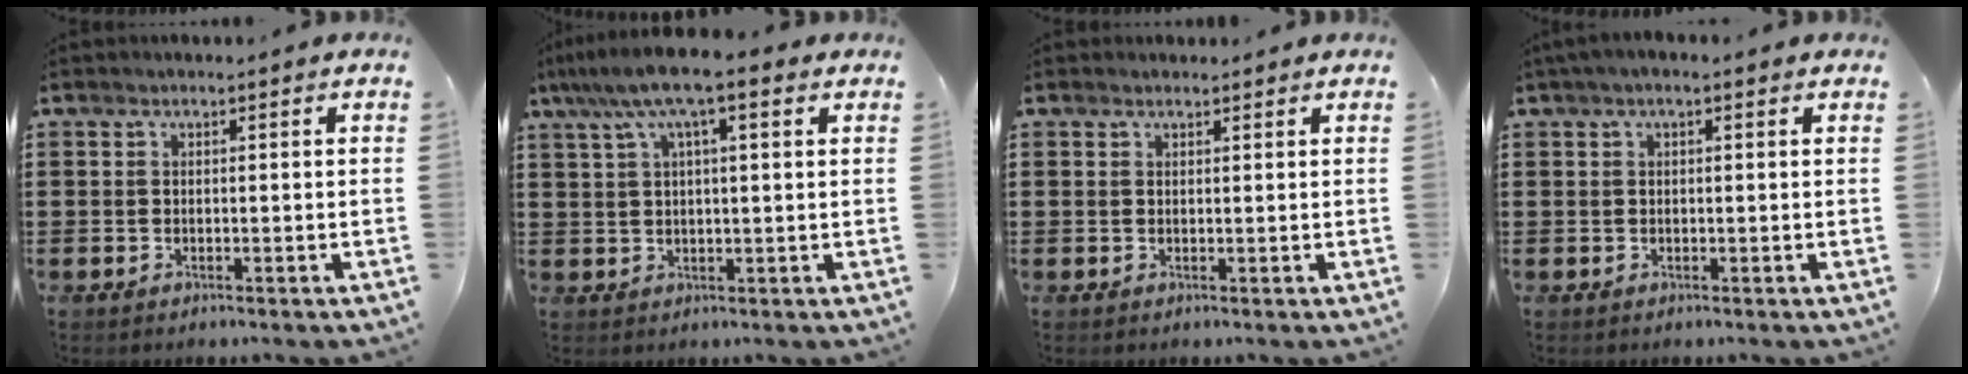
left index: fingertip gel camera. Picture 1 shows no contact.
{"total": 8.4, "force": [4.8, 1.5, 6.8], "torque": [-0.141, 0.002, 0.083]}
{"total": 0.9, "force": [0.8, 0.3, 0.1], "torque": [-0.004, 0.002, 0.015]}
{"total": 1.4, "force": [0.4, 0.5, 1.3], "torque": [-0.024, 0.004, 0.005]}